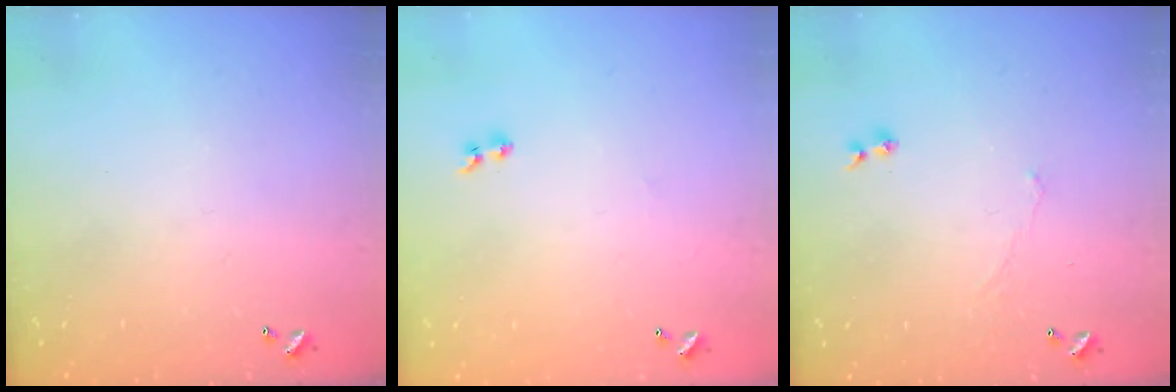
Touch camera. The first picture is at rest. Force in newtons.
{"total": 2.0, "press": 1.7, "slide": 1.0}
{"total": 1.5, "press": 1.4, "slide": 0.6}